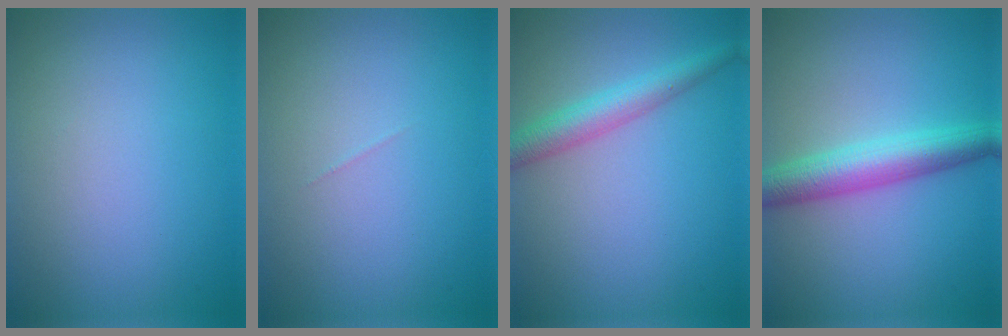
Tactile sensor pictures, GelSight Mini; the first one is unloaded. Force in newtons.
{"total": 0.0}
{"total": 3.4, "press": 3.4, "slide": 0.1}
{"total": 4.9, "press": 4.9, "slide": 0.1}